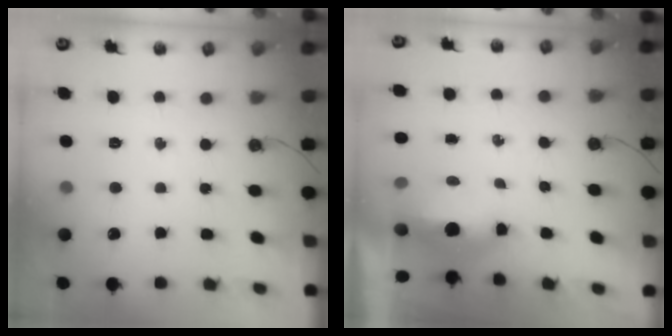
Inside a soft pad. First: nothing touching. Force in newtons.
{"total": 14.2, "press": 7.5, "slide": 12.0}